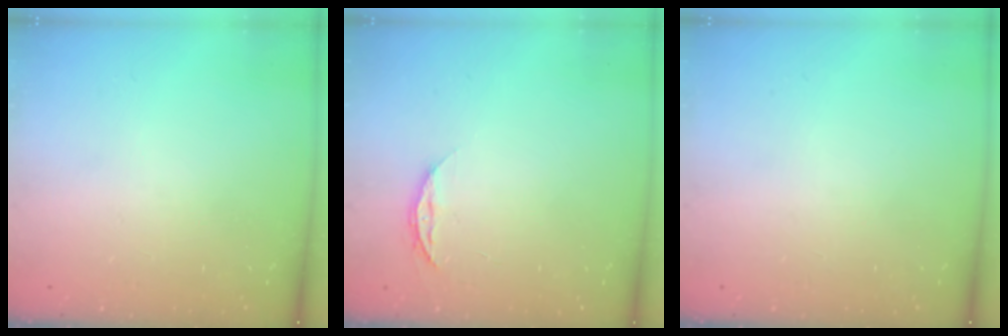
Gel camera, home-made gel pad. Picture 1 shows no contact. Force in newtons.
{"total": 4.9, "press": 4.9, "slide": 0.6}
{"total": 0.0}